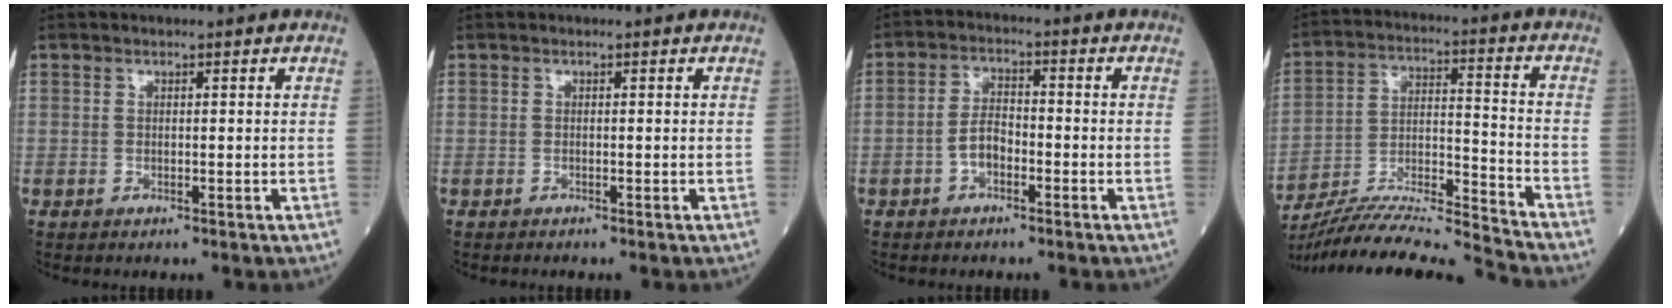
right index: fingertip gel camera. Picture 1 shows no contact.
{"total": 0.0}
{"total": 3.8, "force": [-1.7, 1.9, 2.8], "torque": [-0.055, 0.010, -0.035]}
{"total": 17.8, "force": [-16.9, -2.1, 5.1], "torque": [-0.095, 0.001, -0.291]}